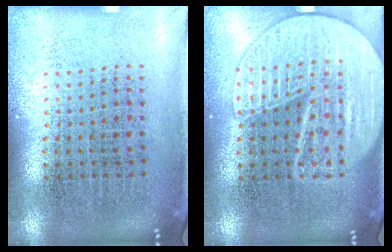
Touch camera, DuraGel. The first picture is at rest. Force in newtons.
{"total": 3.0, "press": 3.0, "slide": 0.2}